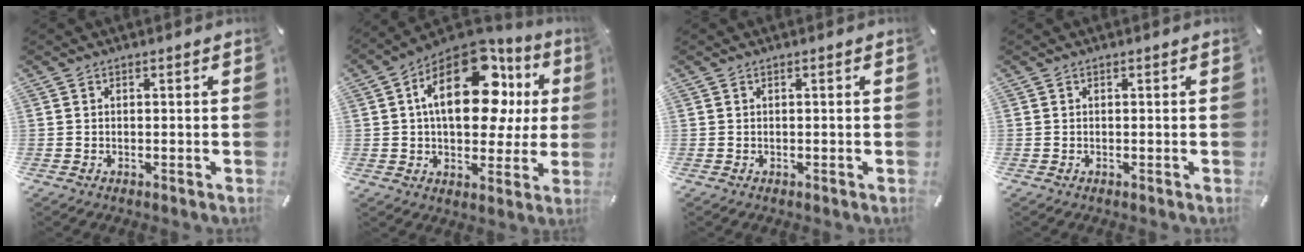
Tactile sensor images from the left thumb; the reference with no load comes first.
{"total": 22.5, "force": [7.1, 12.4, 17.4], "torque": [-0.278, -0.032, 0.116]}
{"total": 0.0}
{"total": 0.0}